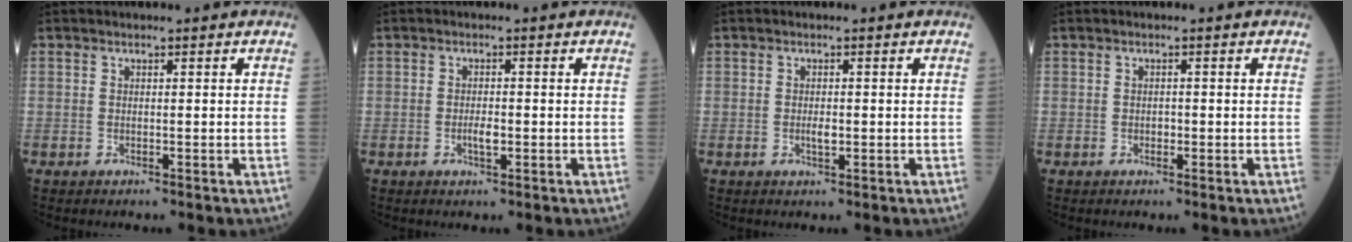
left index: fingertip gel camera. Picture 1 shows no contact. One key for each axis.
{"total": 1.8, "fx": -0.5, "fy": 0.6, "fz": 1.6, "tx": -0.033, "ty": 0.000, "tz": -0.007}
{"total": 1.4, "fx": -0.2, "fy": 0.6, "fz": 1.3, "tx": -0.027, "ty": -0.001, "tz": -0.001}
{"total": 0.7, "fx": -0.2, "fy": 0.5, "fz": 0.5, "tx": -0.009, "ty": 0.001, "tz": -0.004}